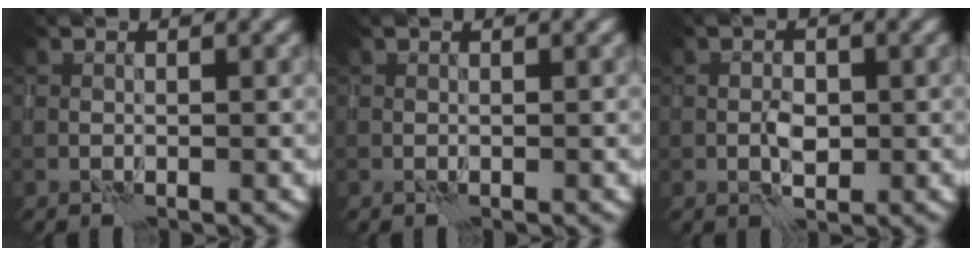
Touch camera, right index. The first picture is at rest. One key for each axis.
{"total": 0.0}
{"total": 1.6, "fx": 0.0, "fy": 1.1, "fz": 1.2, "tx": -0.020, "ty": -0.001, "tz": 0.001}